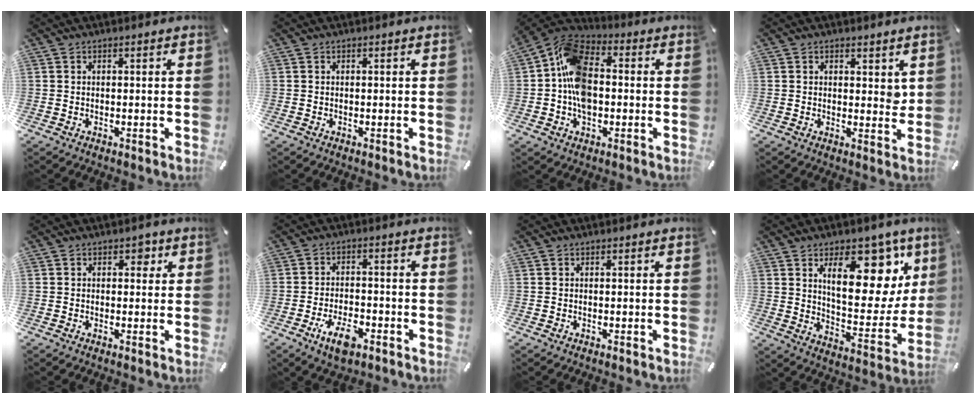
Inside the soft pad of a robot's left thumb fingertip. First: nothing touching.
{"total": 0.0}
{"total": 12.9, "force": [-1.8, 8.7, 9.4], "torque": [-0.202, 0.022, -0.031]}
{"total": 3.1, "force": [1.6, 2.0, 1.8], "torque": [-0.005, -0.009, 0.022]}
{"total": 2.4, "force": [0.7, 1.8, 1.4], "torque": [-0.007, 0.000, 0.003]}
{"total": 7.7, "force": [-4.2, 3.5, 5.3], "torque": [-0.104, 0.015, -0.074]}
{"total": 0.0}
{"total": 20.6, "force": [10.1, 10.8, 14.3], "torque": [-0.188, -0.060, 0.164]}